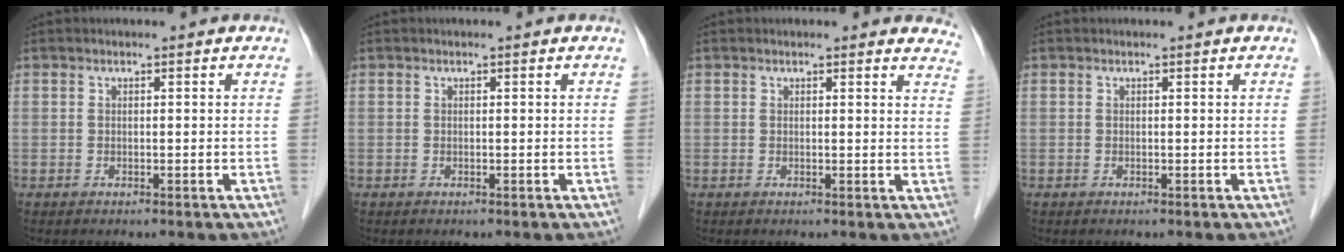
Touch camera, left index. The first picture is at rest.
{"total": 0.0}
{"total": 6.9, "force": [6.5, 1.5, 1.7], "torque": [0.010, -0.016, 0.037]}
{"total": 0.0}